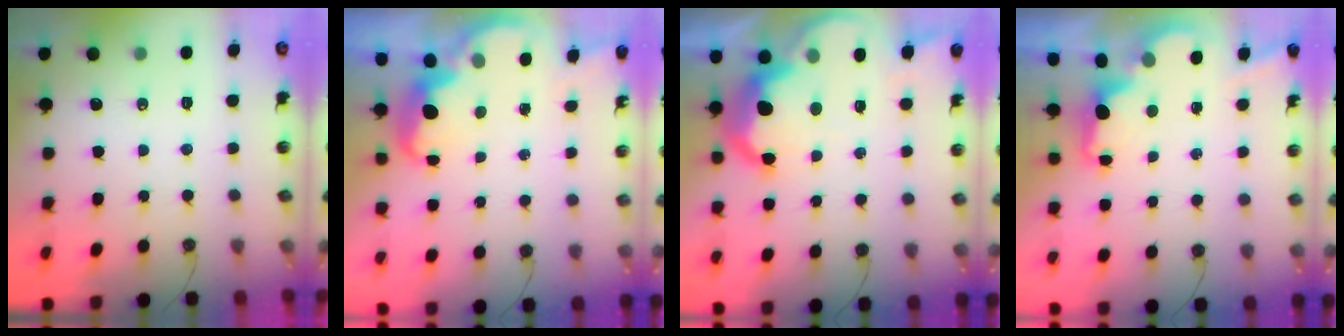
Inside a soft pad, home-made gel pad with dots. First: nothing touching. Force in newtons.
{"total": 4.0, "press": 3.9, "slide": 0.7}
{"total": 12.7, "press": 12.7, "slide": 0.9}
{"total": 1.9, "press": 1.7, "slide": 0.8}